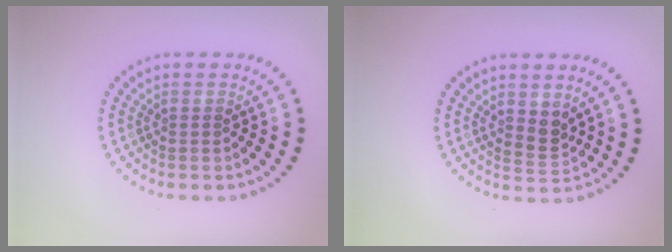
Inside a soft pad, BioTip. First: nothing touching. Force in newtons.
{"total": 1.7, "press": 1.4, "slide": 0.9}